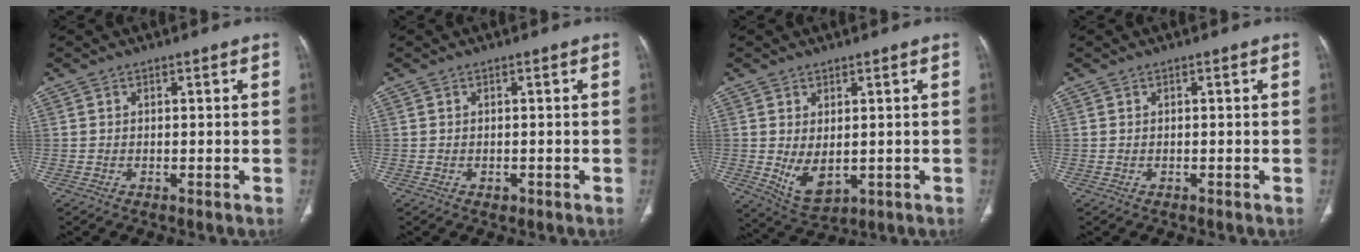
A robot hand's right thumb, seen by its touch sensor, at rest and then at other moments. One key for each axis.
{"total": 0.8, "fx": -0.3, "fy": 0.6, "fz": 0.5, "tx": -0.006, "ty": -0.001, "tz": -0.001}
{"total": 6.5, "fx": -0.3, "fy": 3.7, "fz": 5.3, "tx": -0.088, "ty": -0.012, "tz": 0.017}
{"total": 0.0}